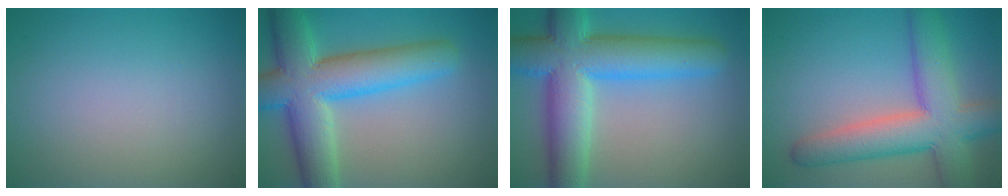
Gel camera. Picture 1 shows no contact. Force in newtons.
{"total": 10.3, "press": 10.3, "slide": 0.5}
{"total": 11.1, "press": 11.1, "slide": 0.4}
{"total": 8.5, "press": 8.5, "slide": 0.5}